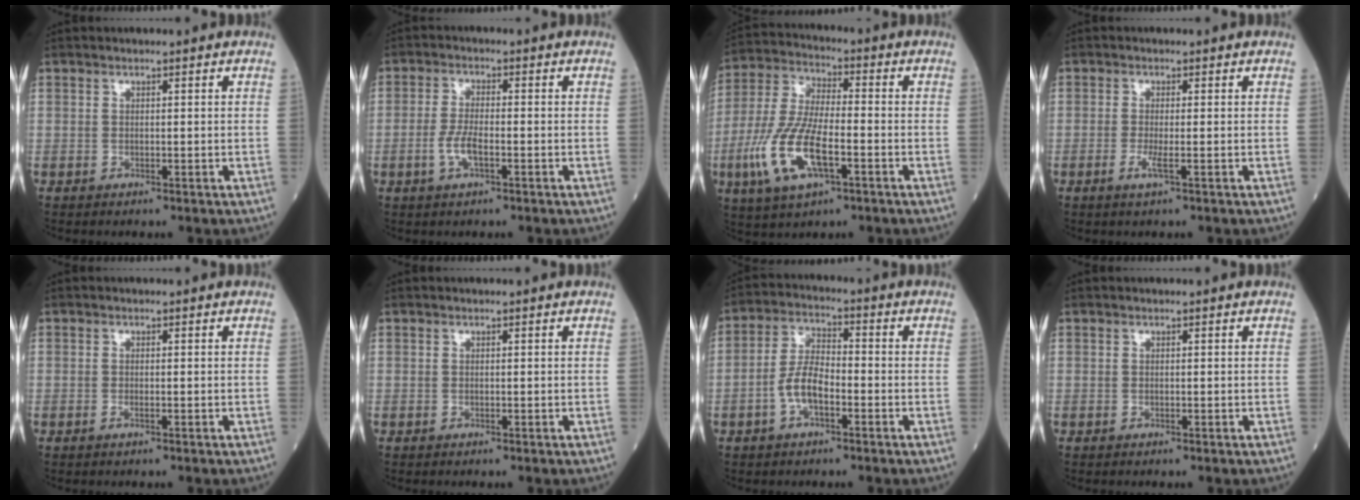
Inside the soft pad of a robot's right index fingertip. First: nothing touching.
{"total": 4.1, "force": [-1.4, 1.1, 3.7], "torque": [-0.079, 0.001, -0.026]}
{"total": 13.3, "force": [-4.5, 4.3, 11.7], "torque": [-0.256, -0.007, -0.085]}
{"total": 2.0, "force": [-0.7, -0.1, 1.9], "torque": [-0.039, -0.004, -0.016]}
{"total": 0.6, "force": [-0.2, 0.0, 0.5], "torque": [-0.012, 0.000, -0.003]}
{"total": 0.0}
{"total": 6.4, "force": [-2.2, 2.6, 5.4], "torque": [-0.114, 0.011, -0.046]}
{"total": 0.0}